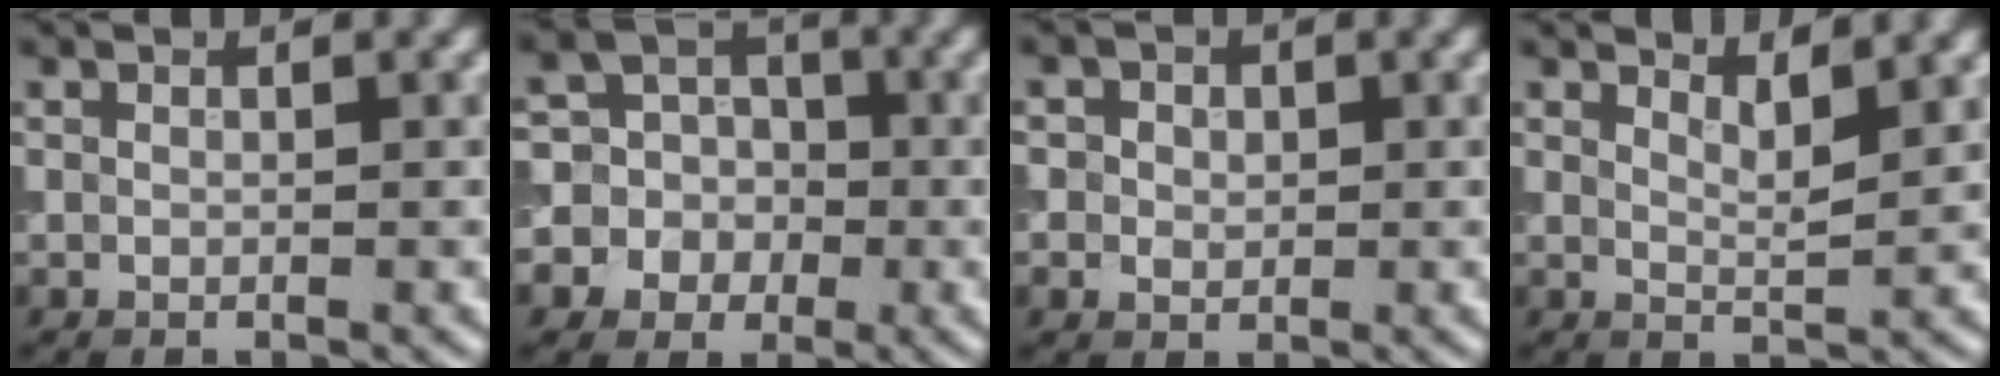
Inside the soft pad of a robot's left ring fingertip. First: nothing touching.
{"total": 10.3, "force": [-1.6, 10.0, 2.0], "torque": [-0.067, 0.017, -0.053]}
{"total": 2.4, "force": [0.7, 2.1, 1.0], "torque": [-0.007, 0.005, 0.003]}
{"total": 2.5, "force": [2.0, 0.5, 1.3], "torque": [-0.013, -0.005, 0.030]}